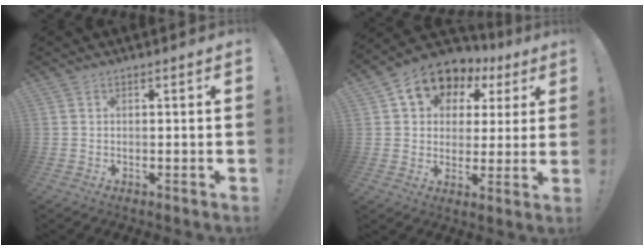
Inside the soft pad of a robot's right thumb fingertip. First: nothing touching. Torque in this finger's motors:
{"motor_torque": [0.67, 2.70, 0.66, -0.33, 0.04]}